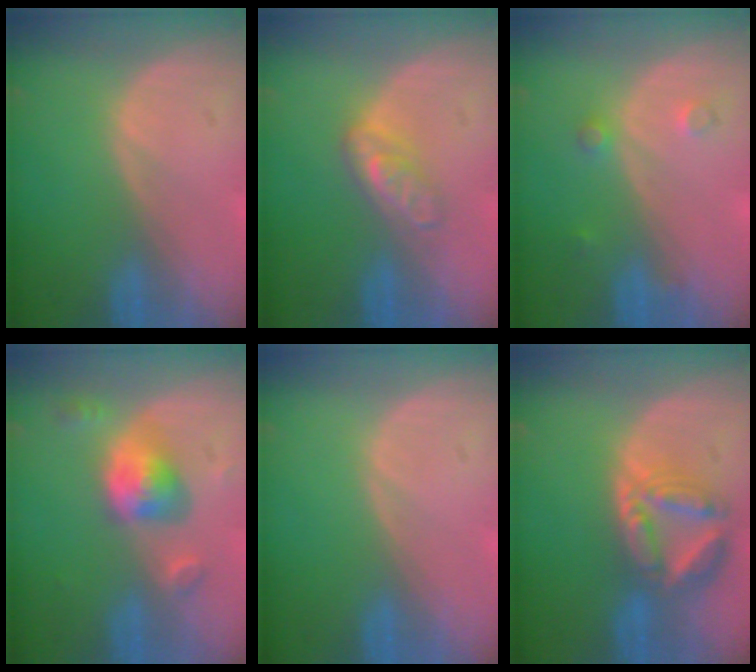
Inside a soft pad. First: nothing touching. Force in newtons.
{"total": 4.8, "press": 4.2, "slide": 2.3}
{"total": 2.0, "press": 2.0, "slide": 0.2}
{"total": 5.7, "press": 5.4, "slide": 1.8}
{"total": 0.0}
{"total": 8.0, "press": 6.9, "slide": 4.0}